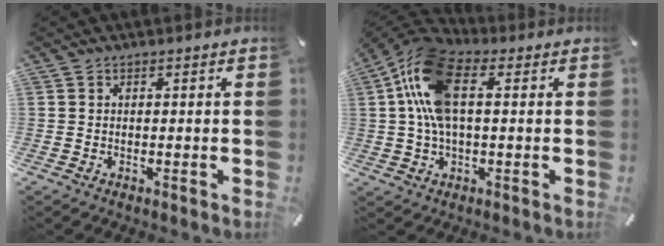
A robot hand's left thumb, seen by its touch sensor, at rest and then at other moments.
{"total": 15.0, "force": [2.9, 8.1, 12.3], "torque": [-0.270, 0.000, 0.052]}